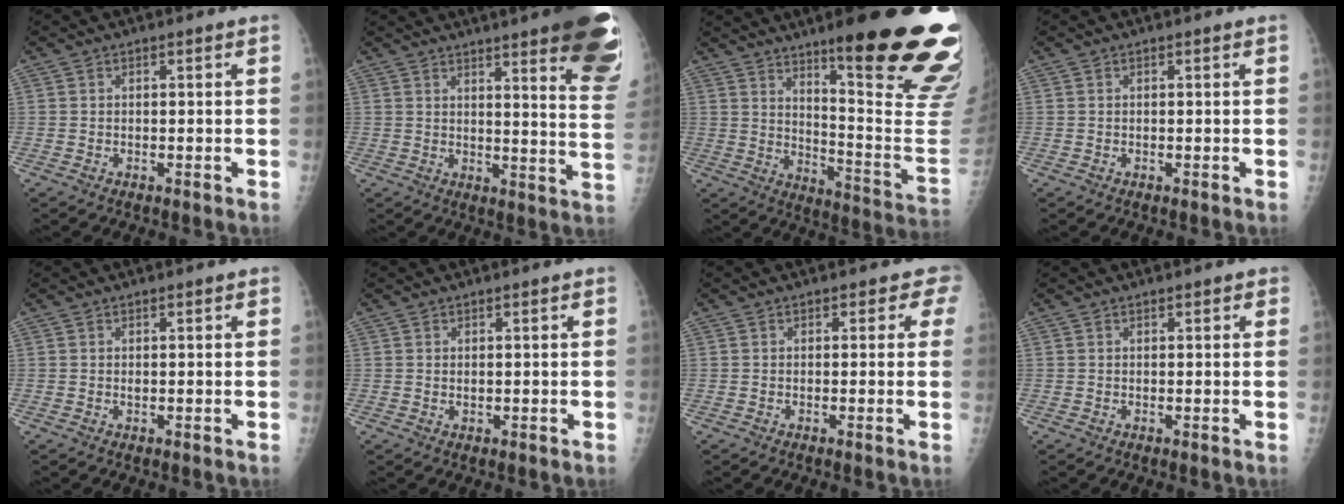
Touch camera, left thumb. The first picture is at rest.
{"total": 21.8, "force": [14.2, 3.3, 16.2], "torque": [-0.168, -0.068, 0.165]}
{"total": 28.1, "force": [15.7, 4.7, 22.9], "torque": [-0.226, -0.078, 0.230]}
{"total": 0.0}
{"total": 0.6, "force": [0.3, 0.3, 0.5], "torque": [-0.006, -0.001, 0.004]}
{"total": 0.7, "force": [0.3, 0.3, 0.5], "torque": [-0.007, -0.003, 0.006]}
{"total": 1.9, "force": [1.0, 1.4, 0.7], "torque": [0.020, -0.002, -0.003]}
{"total": 1.0, "force": [0.7, 0.5, 0.5], "torque": [0.002, -0.001, 0.004]}